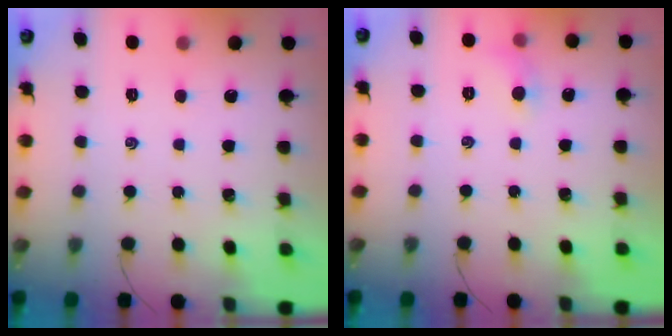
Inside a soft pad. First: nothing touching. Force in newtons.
{"total": 5.7, "press": 5.3, "slide": 2.0}